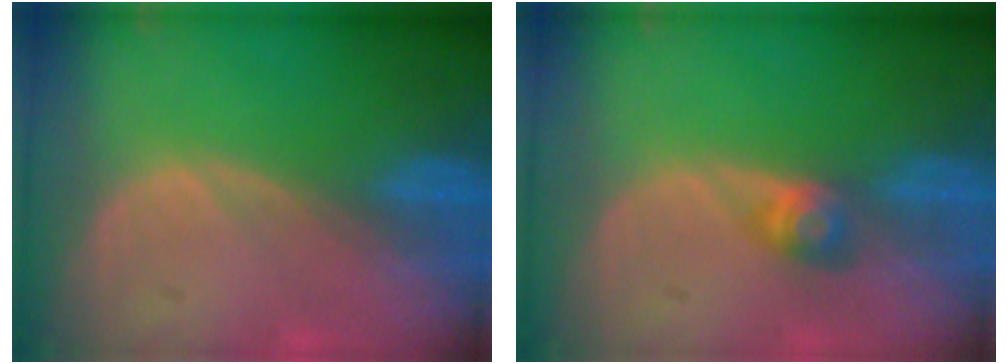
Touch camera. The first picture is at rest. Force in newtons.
{"total": 2.8, "press": 2.5, "slide": 1.2}